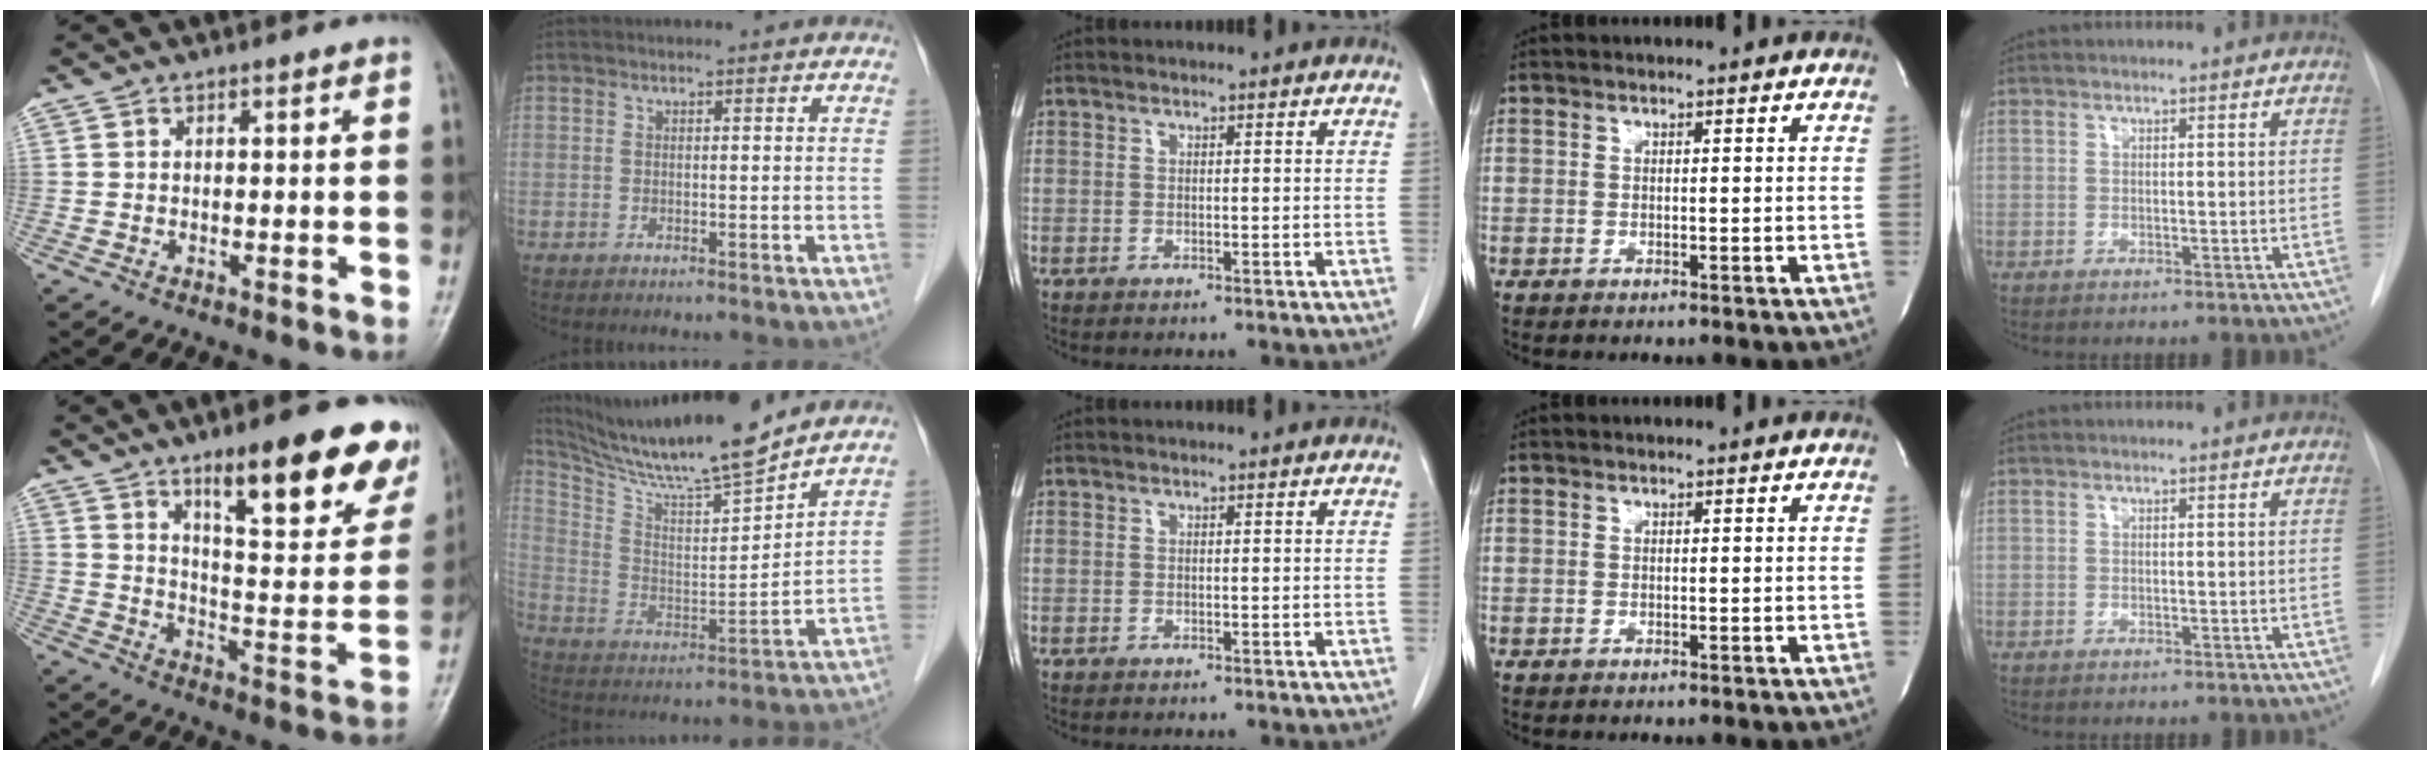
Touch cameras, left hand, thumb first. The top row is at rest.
{"thumb": {"total": 20.3, "force": [12.6, 5.7, 14.9], "torque": [-0.155, -0.064, 0.182]}, "index": {"total": 17.3, "force": [15.6, -0.3, 7.6], "torque": [-0.148, -0.008, 0.271]}}